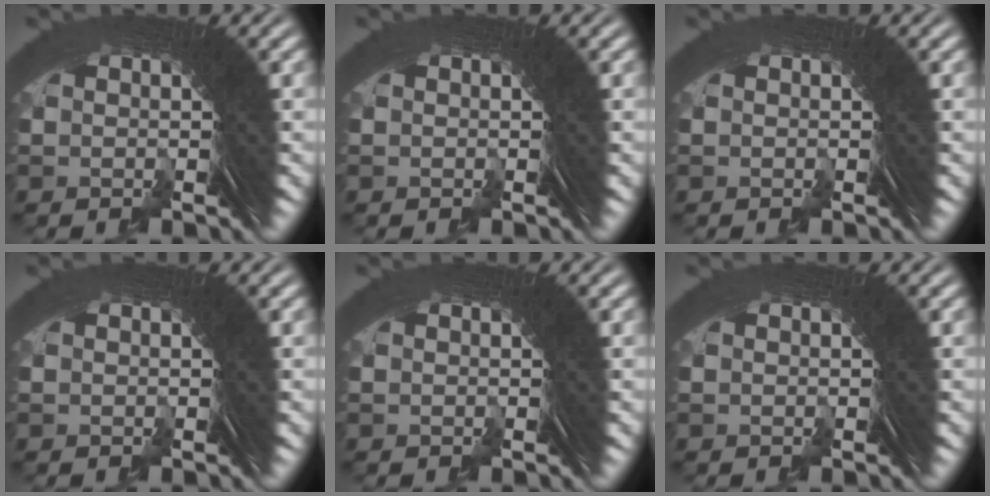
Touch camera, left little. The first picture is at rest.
{"total": 0.0}
{"total": 0.0}
{"total": 0.0}
{"total": 0.0}
{"total": 0.0}